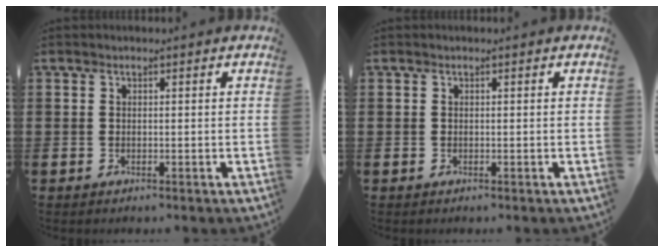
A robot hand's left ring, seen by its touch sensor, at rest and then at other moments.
{"total": 0.0}